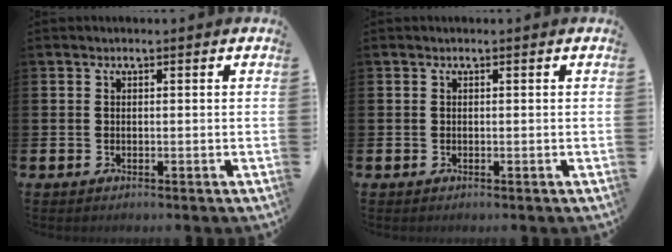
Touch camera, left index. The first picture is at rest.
{"total": 0.0}